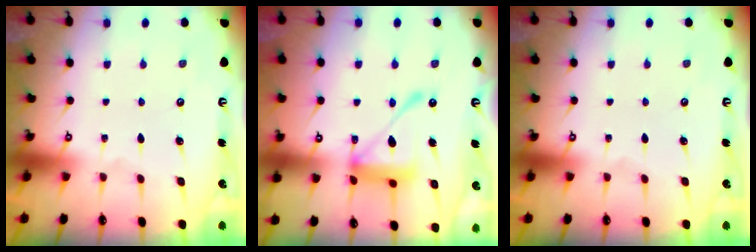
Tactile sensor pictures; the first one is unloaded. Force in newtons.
{"total": 13.8, "press": 13.7, "slide": 1.4}
{"total": 0.0}